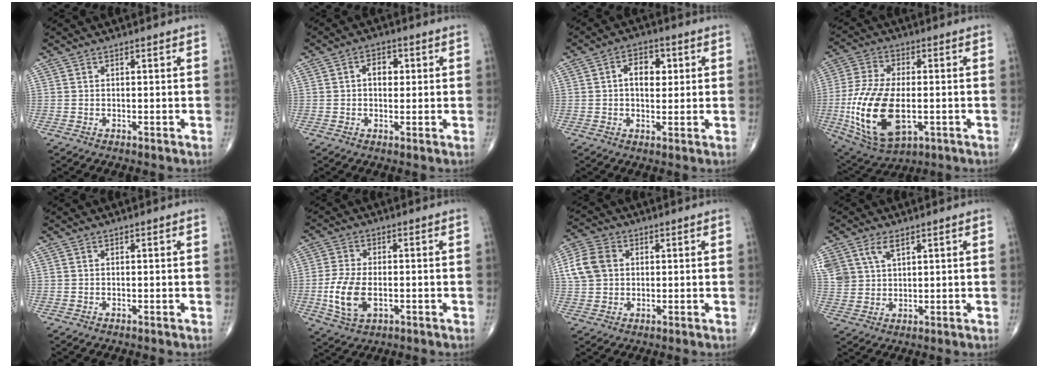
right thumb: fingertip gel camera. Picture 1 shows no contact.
{"total": 4.2, "force": [0.6, 2.9, 3.0], "torque": [-0.030, 0.009, 0.006]}
{"total": 6.5, "force": [1.1, 4.2, 4.9], "torque": [-0.054, 0.008, 0.012]}
{"total": 19.1, "force": [-3.6, 9.9, 16.0], "torque": [-0.329, -0.007, -0.051]}
{"total": 0.0}
{"total": 9.2, "force": [-1.9, 5.2, 7.4], "torque": [-0.154, -0.002, -0.032]}
{"total": 8.3, "force": [1.6, 6.5, 4.9], "torque": [-0.091, 0.008, 0.028]}
{"total": 7.5, "force": [4.0, 4.5, 4.5], "torque": [-0.087, -0.007, 0.086]}